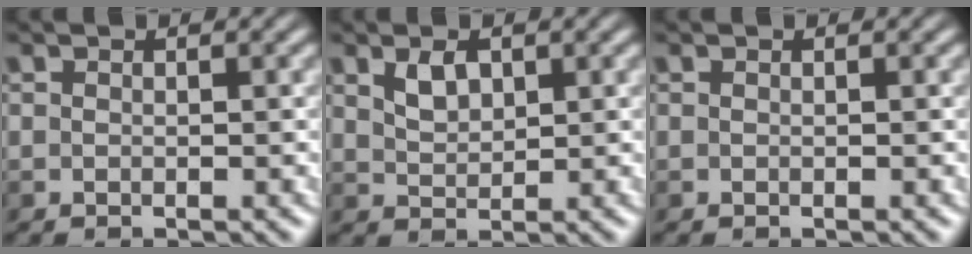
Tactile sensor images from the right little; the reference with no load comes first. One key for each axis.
{"total": 1.6, "fx": 0.5, "fy": 0.9, "fz": 1.2, "tx": -0.032, "ty": 0.001, "tz": 0.014}
{"total": 0.0}